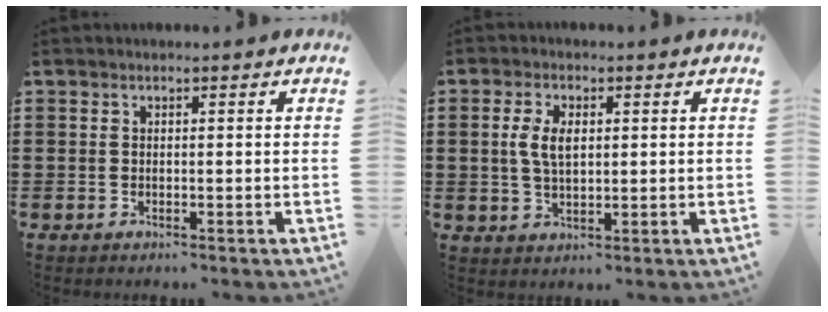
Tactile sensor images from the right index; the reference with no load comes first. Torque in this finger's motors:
{"motor_torque": [0.36, -0.35, 0.38, 0.08]}